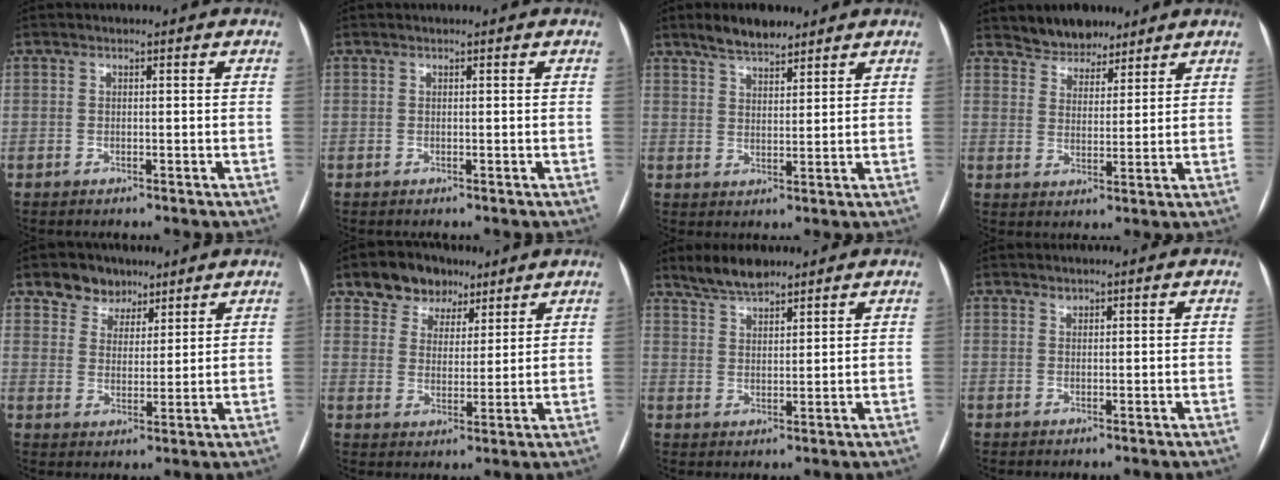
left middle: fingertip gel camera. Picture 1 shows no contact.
{"total": 0.0}
{"total": 5.9, "force": [4.9, 1.8, 2.8], "torque": [-0.055, 0.009, 0.088]}
{"total": 5.8, "force": [5.0, 2.7, 0.9], "torque": [-0.014, 0.009, 0.089]}
{"total": 6.2, "force": [4.5, 4.1, 1.0], "torque": [-0.017, 0.010, 0.078]}
{"total": 8.1, "force": [5.7, 5.5, 1.8], "torque": [-0.029, 0.023, 0.099]}
{"total": 5.4, "force": [4.8, 1.4, 2.0], "torque": [-0.046, 0.008, 0.093]}
{"total": 0.7, "force": [0.7, 0.3, 0.1], "torque": [0.000, -0.003, 0.009]}